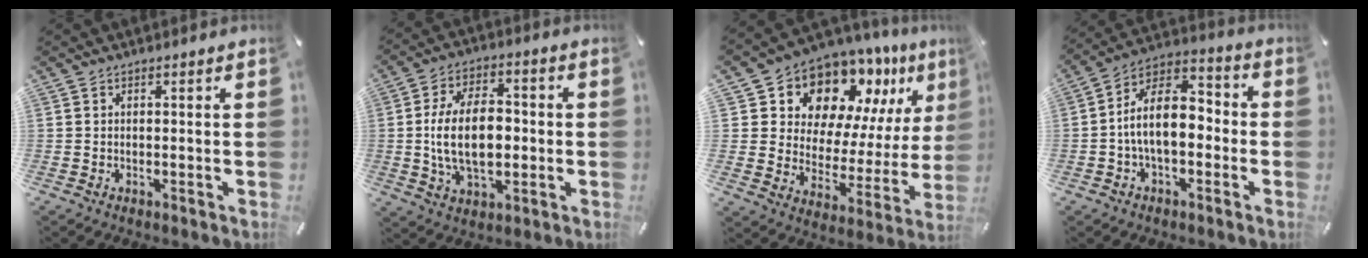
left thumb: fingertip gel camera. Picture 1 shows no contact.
{"total": 15.4, "force": [-0.8, 9.3, 12.2], "torque": [-0.238, 0.006, -0.016]}
{"total": 13.2, "force": [10.9, 6.8, 2.6], "torque": [-0.051, -0.117, 0.189]}
{"total": 12.4, "force": [-2.6, 7.2, 9.7], "torque": [-0.187, 0.008, -0.049]}